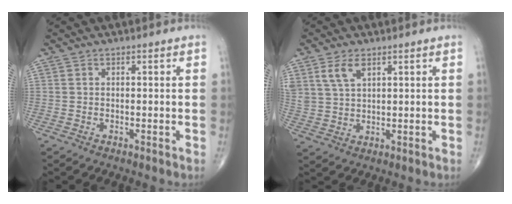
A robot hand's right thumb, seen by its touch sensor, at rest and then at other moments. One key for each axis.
{"total": 5.4, "fx": 2.9, "fy": 2.8, "fz": 3.5, "tx": -0.070, "ty": -0.008, "tz": 0.065}